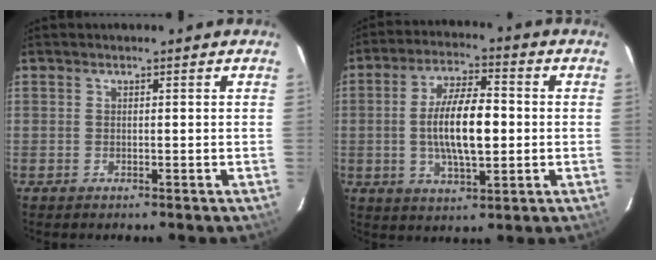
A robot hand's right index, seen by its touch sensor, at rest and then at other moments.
{"total": 12.0, "force": [-0.6, 4.4, 11.1], "torque": [-0.208, 0.002, -0.008]}